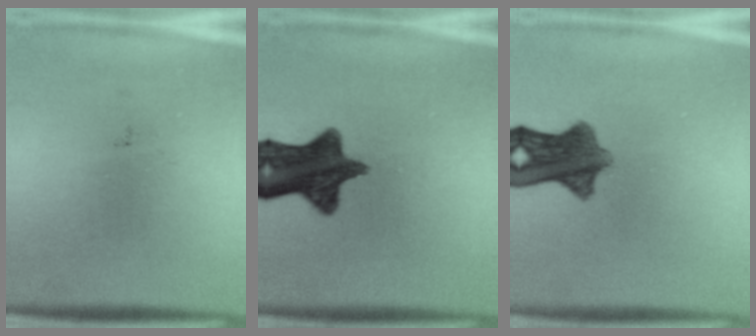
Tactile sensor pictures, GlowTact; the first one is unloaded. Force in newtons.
{"total": 12.3}
{"total": 8.4}